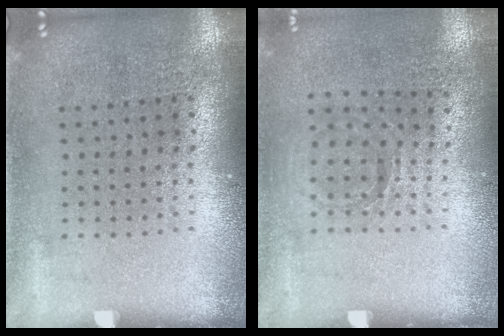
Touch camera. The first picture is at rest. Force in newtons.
{"total": 0.9, "press": 0.8, "slide": 0.3}